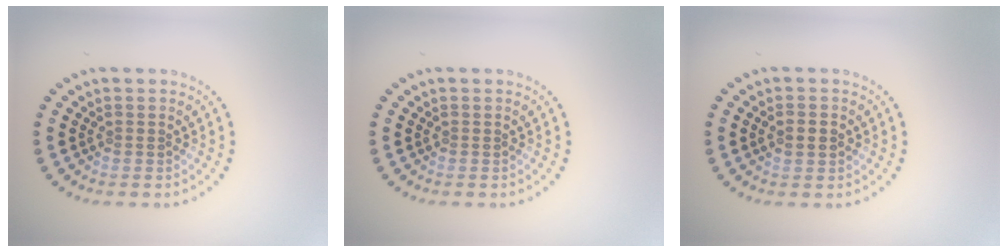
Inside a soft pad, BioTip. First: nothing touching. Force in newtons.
{"total": 0.0}
{"total": 2.3, "press": 2.2, "slide": 0.1}